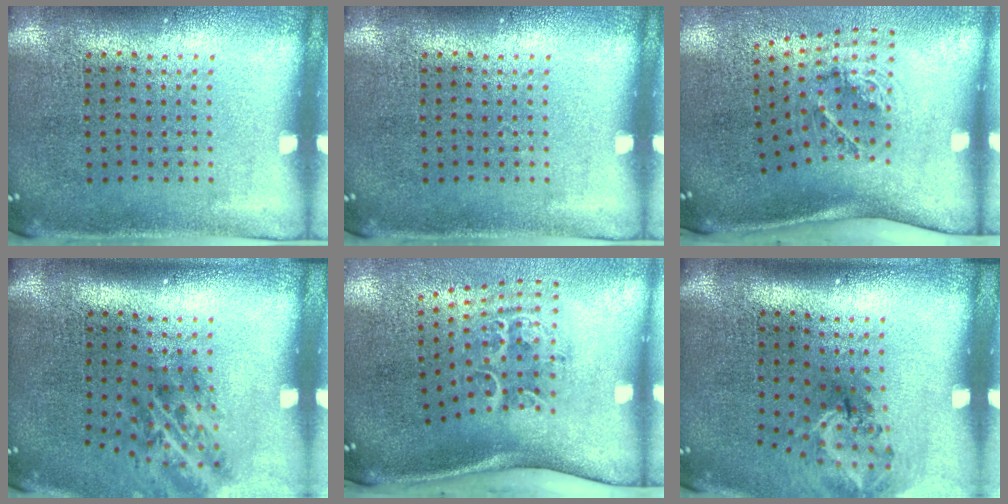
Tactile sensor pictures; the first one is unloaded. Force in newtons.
{"total": 0.0}
{"total": 2.0, "press": 1.3, "slide": 1.5}
{"total": 2.0, "press": 1.2, "slide": 1.6}
{"total": 2.3, "press": 1.3, "slide": 1.9}
{"total": 1.9, "press": 1.3, "slide": 1.4}